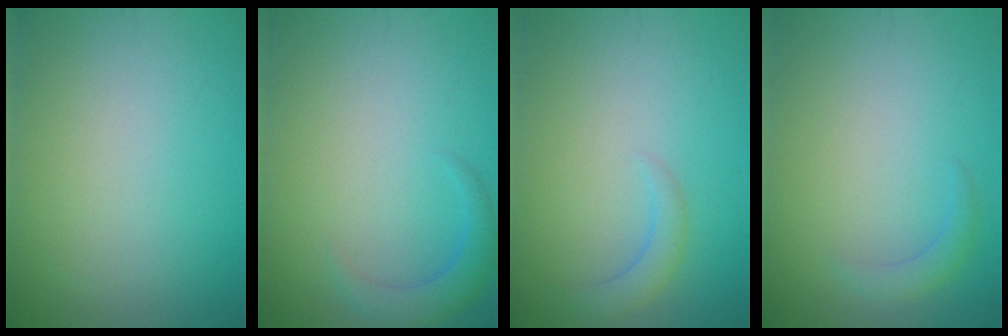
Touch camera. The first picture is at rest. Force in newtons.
{"total": 2.4, "press": 2.4, "slide": 0.2}
{"total": 1.8, "press": 1.8, "slide": 0.3}
{"total": 1.4, "press": 1.4, "slide": 0.0}